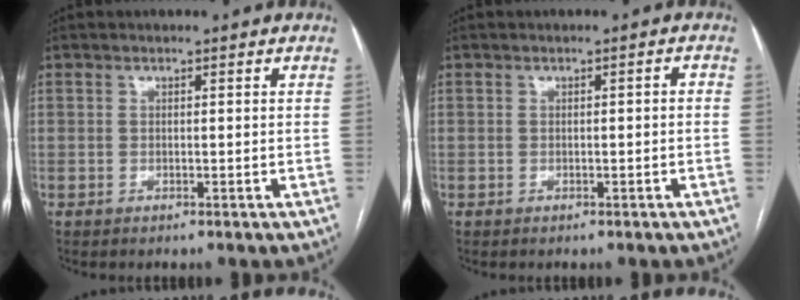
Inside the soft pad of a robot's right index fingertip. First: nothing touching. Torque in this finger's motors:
{"motor_torque": [0.27, 0.05, 0.05, 0.01]}